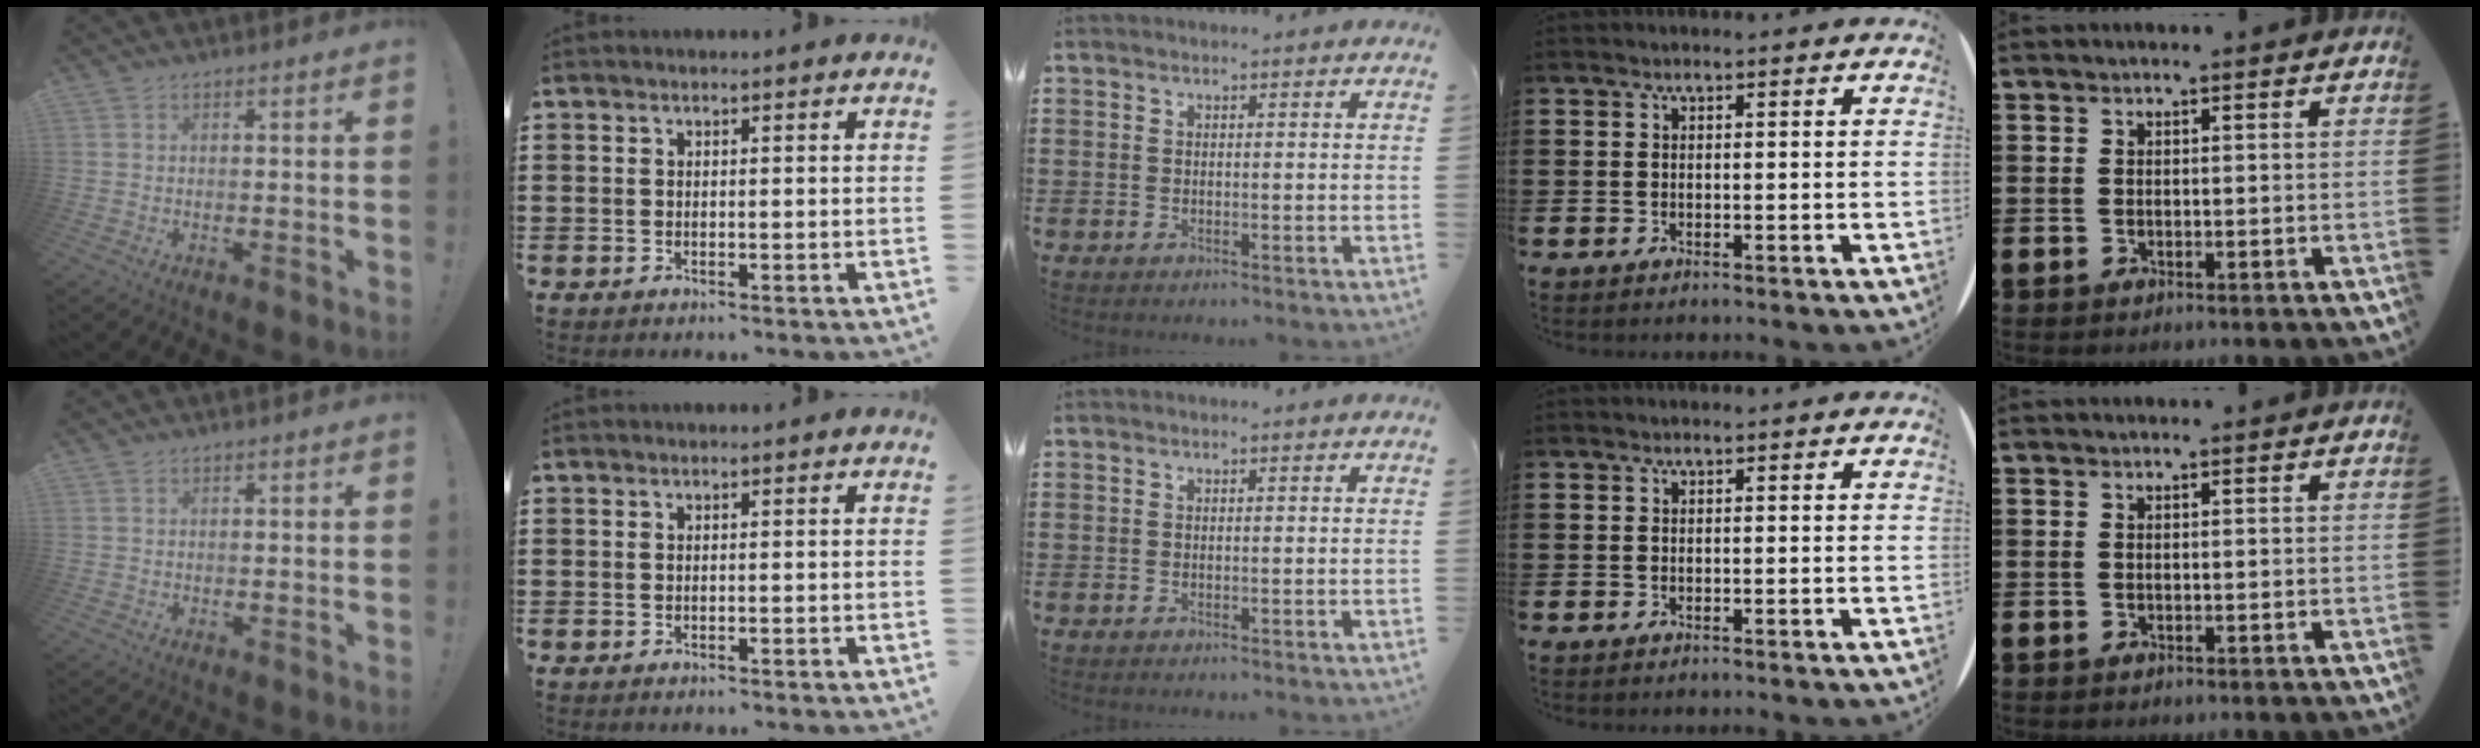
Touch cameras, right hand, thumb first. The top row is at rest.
{}